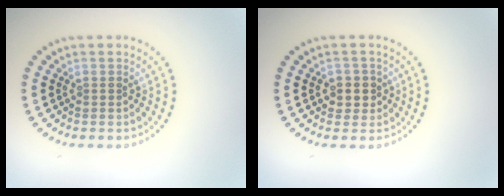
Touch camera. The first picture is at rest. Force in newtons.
{"total": 2.1, "press": 1.9, "slide": 0.9}